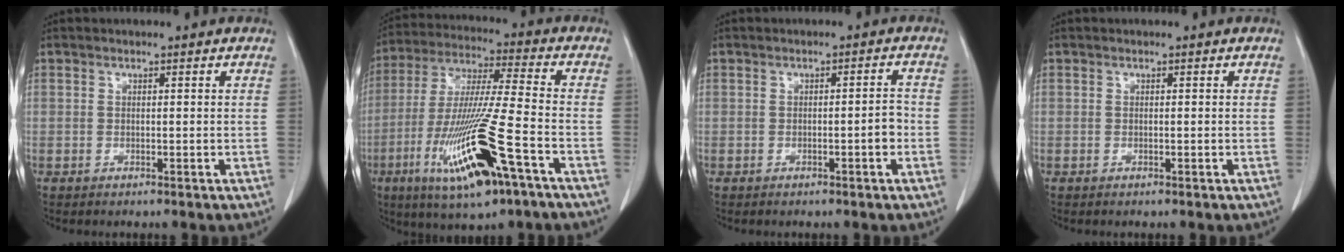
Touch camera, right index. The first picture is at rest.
{"total": 18.5, "force": [-8.1, 1.3, 16.6], "torque": [-0.351, -0.037, -0.147]}
{"total": 2.3, "force": [-0.9, 0.2, 2.0], "torque": [-0.024, 0.002, -0.016]}
{"total": 0.0}